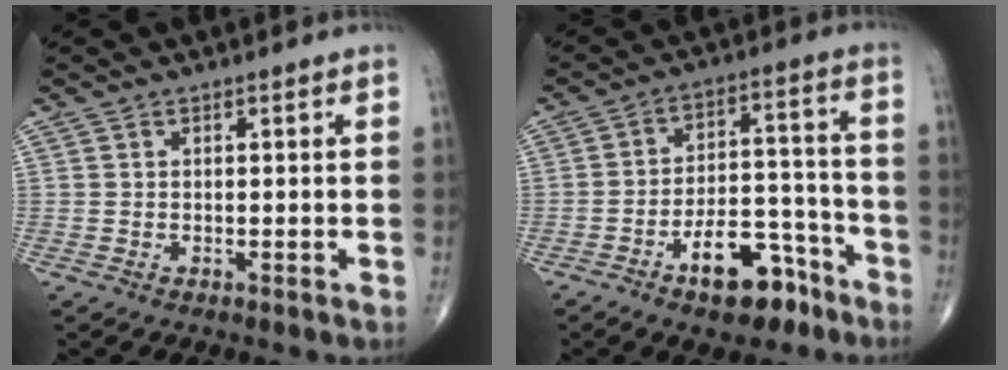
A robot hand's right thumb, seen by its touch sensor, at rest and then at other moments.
{"total": 13.0, "force": [-8.0, 6.4, 8.0], "torque": [-0.089, 0.075, -0.122]}